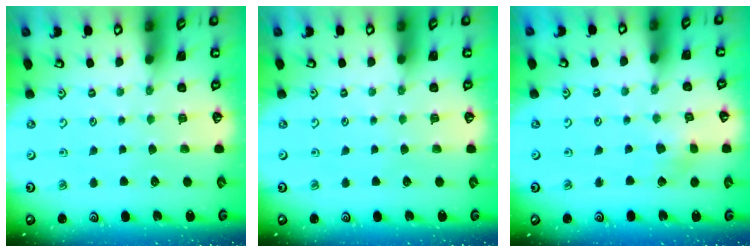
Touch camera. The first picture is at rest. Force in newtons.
{"total": 0.0}
{"total": 2.9, "press": 2.9, "slide": 0.6}